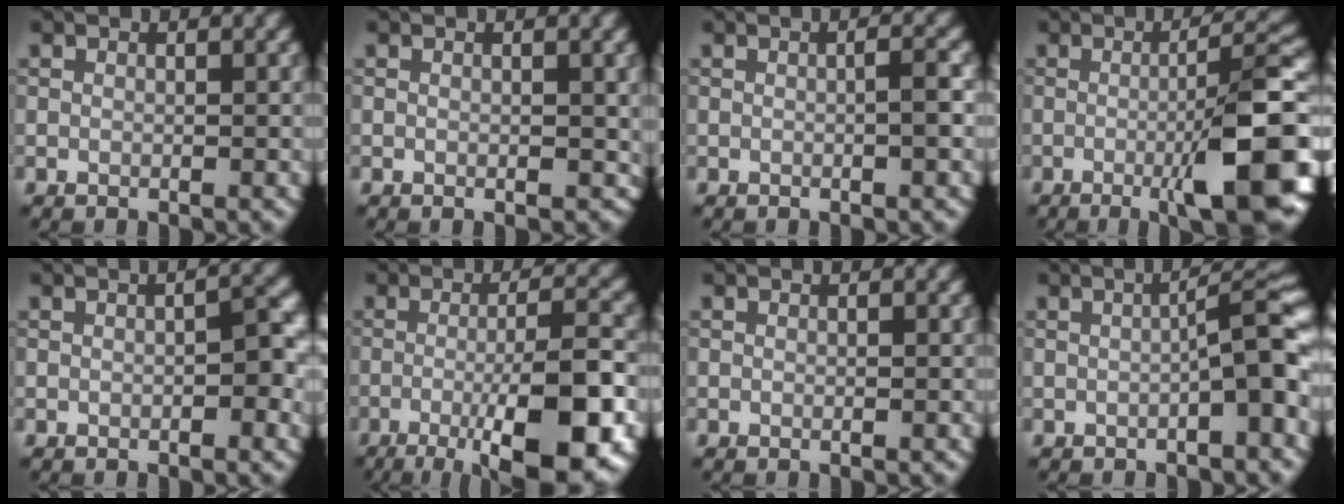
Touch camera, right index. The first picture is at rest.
{"total": 1.0, "force": [0.1, 0.7, 0.7], "torque": [-0.008, -0.002, 0.001]}
{"total": 1.6, "force": [-0.3, 0.2, 1.5], "torque": [-0.022, 0.006, -0.005]}
{"total": 11.5, "force": [-3.1, 2.2, 10.8], "torque": [-0.139, 0.005, -0.048]}
{"total": 2.4, "force": [-0.5, 0.8, 2.2], "torque": [-0.029, 0.006, -0.009]}
{"total": 10.9, "force": [-3.9, 2.7, 9.8], "torque": [-0.136, 0.000, -0.060]}
{"total": 0.0}
{"total": 4.4, "force": [-1.2, 0.5, 4.2], "torque": [-0.061, 0.023, -0.021]}